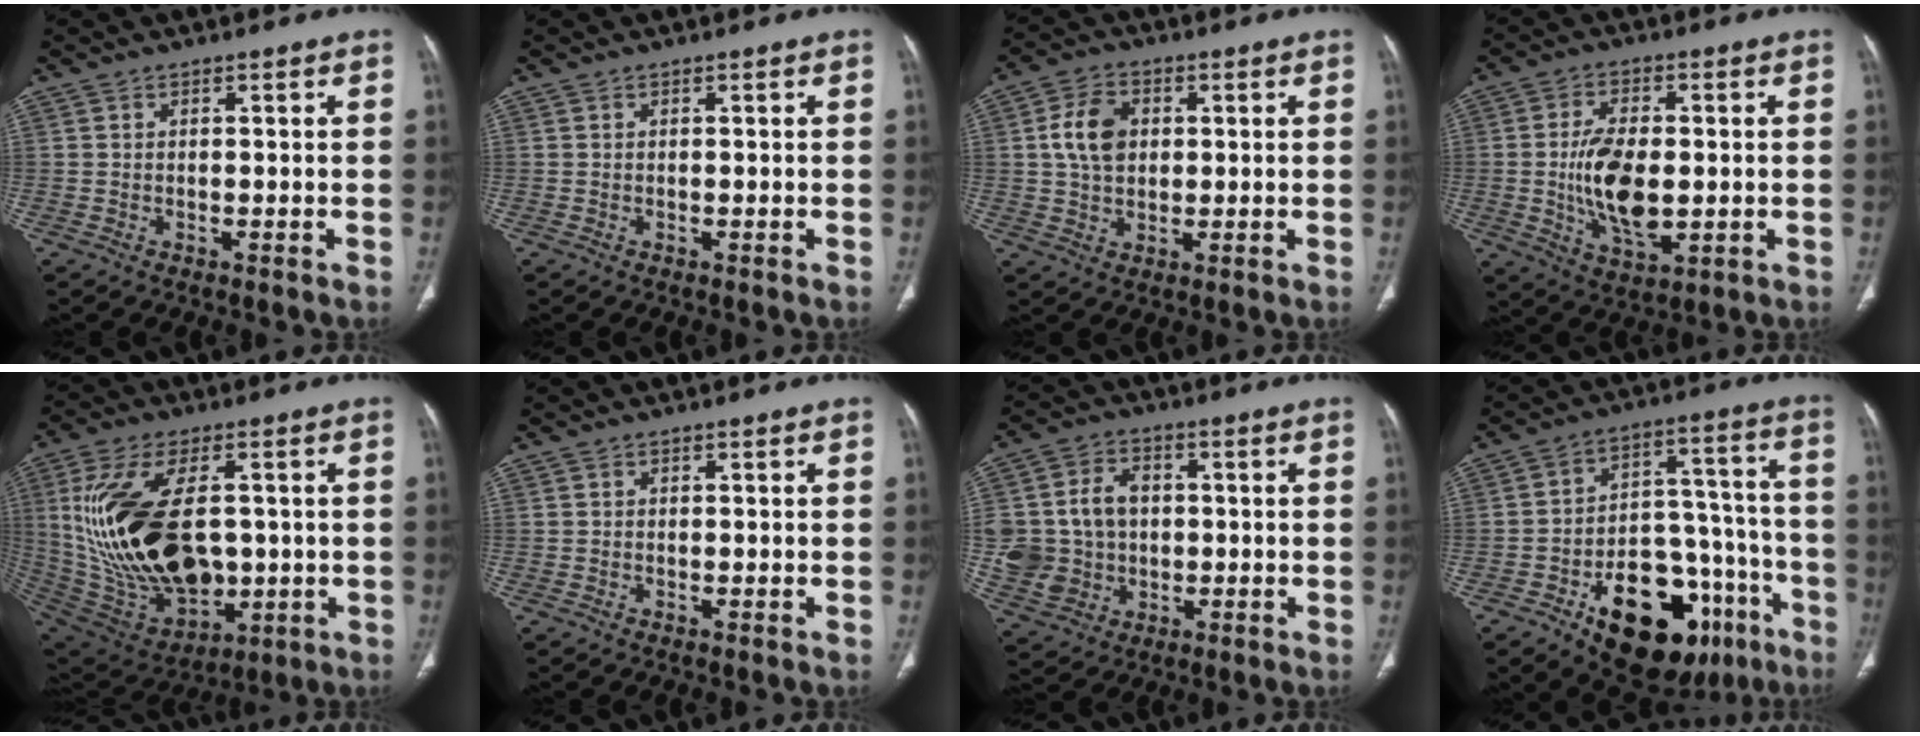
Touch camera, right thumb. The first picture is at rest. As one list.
[{"total": 0.0}, {"total": 7.9, "force": [1.3, 5.6, 5.4], "torque": [-0.087, 0.003, 0.021]}, {"total": 12.3, "force": [-0.9, 6.4, 10.5], "torque": [-0.187, -0.008, -0.008]}, {"total": 25.7, "force": [1.3, 14.4, 21.2], "torque": [-0.405, -0.016, 0.049]}, {"total": 0.0}, {"total": 12.8, "force": [0.3, 10.7, 7.0], "torque": [-0.116, 0.015, 0.018]}, {"total": 24.4, "force": [-12.5, 13.1, 16.5], "torque": [-0.185, 0.079, -0.175]}]